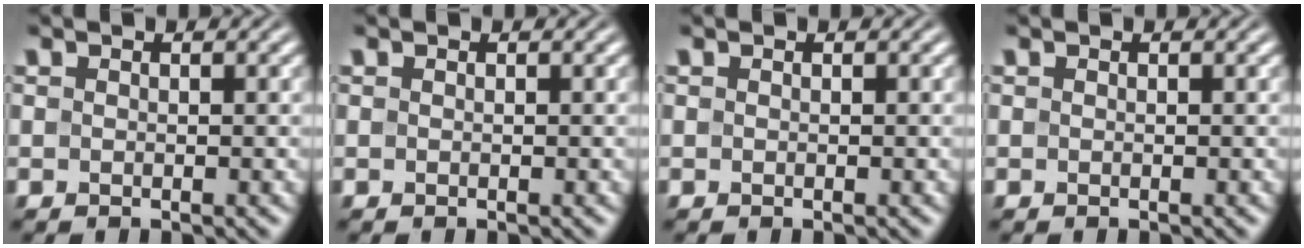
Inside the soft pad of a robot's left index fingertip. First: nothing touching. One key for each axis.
{"total": 0.0}
{"total": 0.0}
{"total": 0.0}